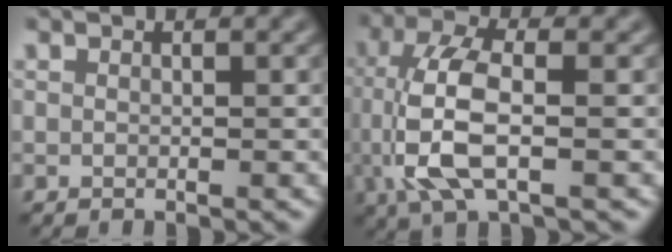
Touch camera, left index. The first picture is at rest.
{"total": 7.0, "force": [-0.9, 2.8, 6.4], "torque": [-0.143, 0.005, -0.019]}